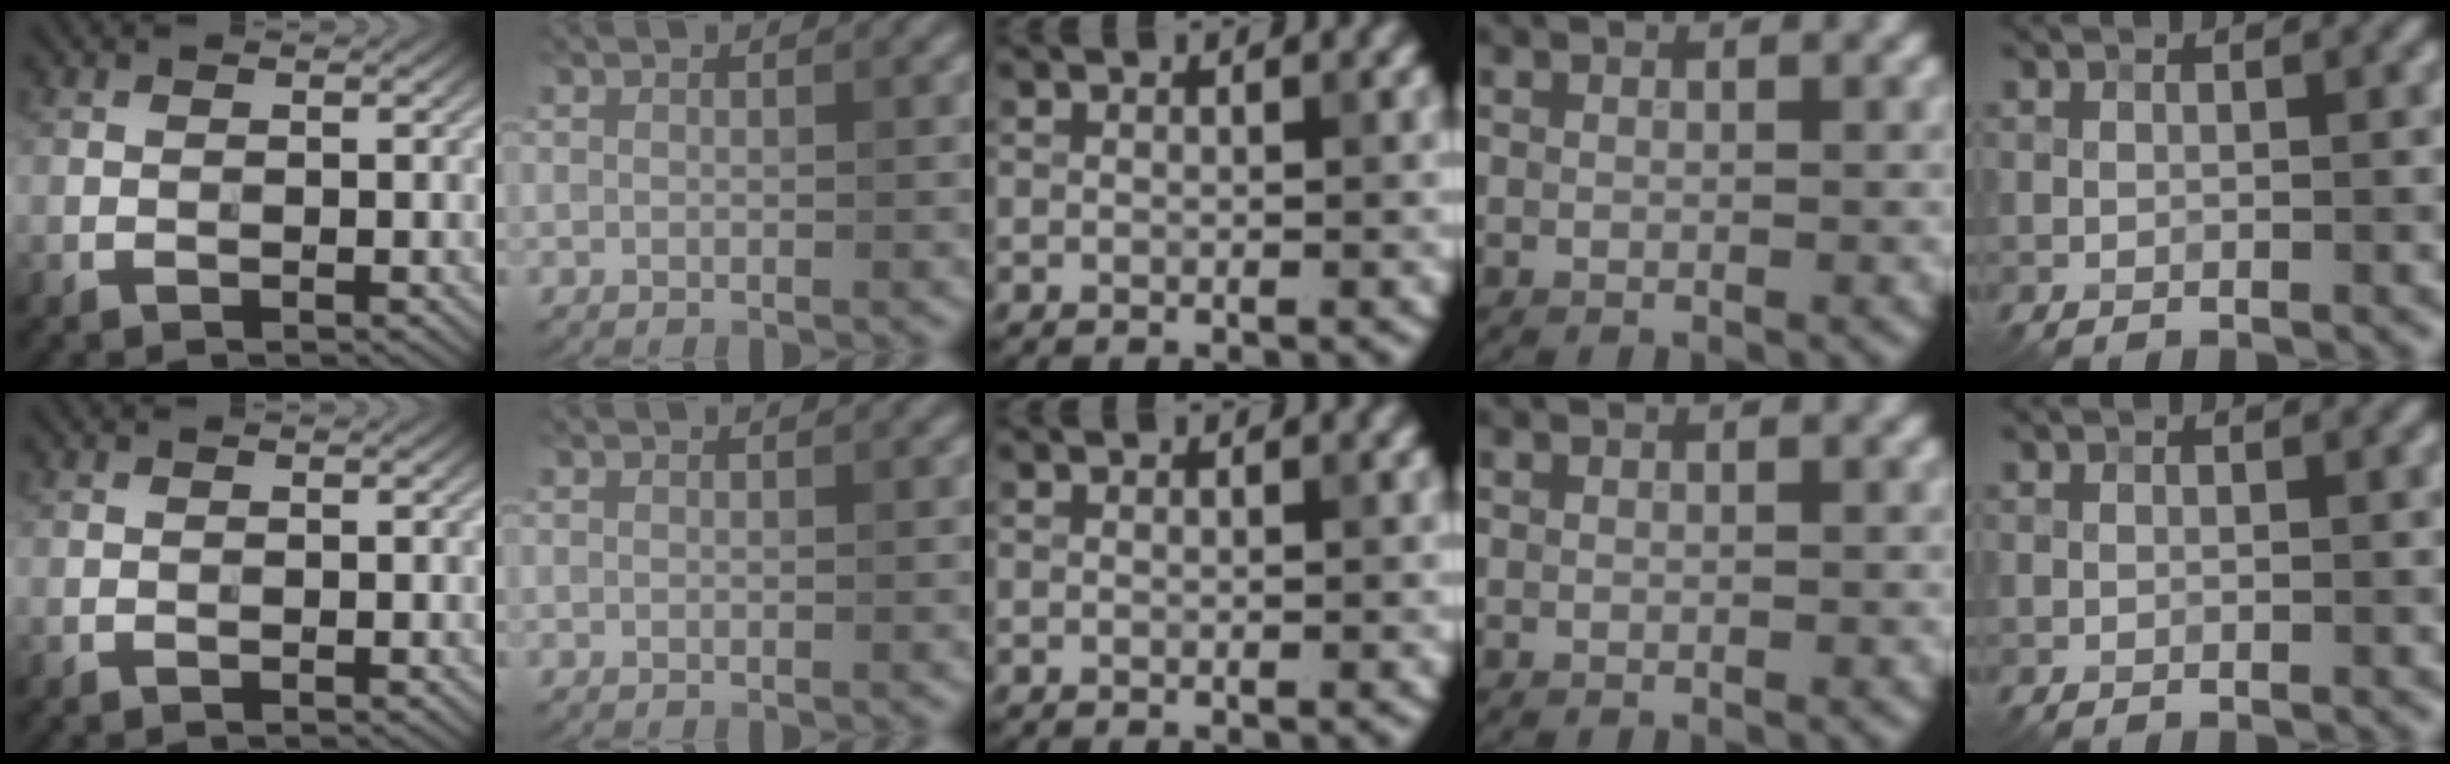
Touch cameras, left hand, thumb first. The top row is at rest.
{}